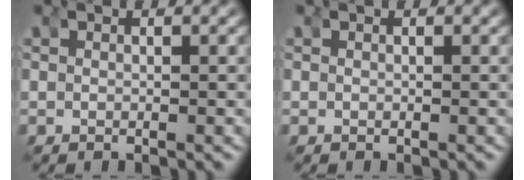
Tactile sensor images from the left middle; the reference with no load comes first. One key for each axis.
{"total": 0.0}